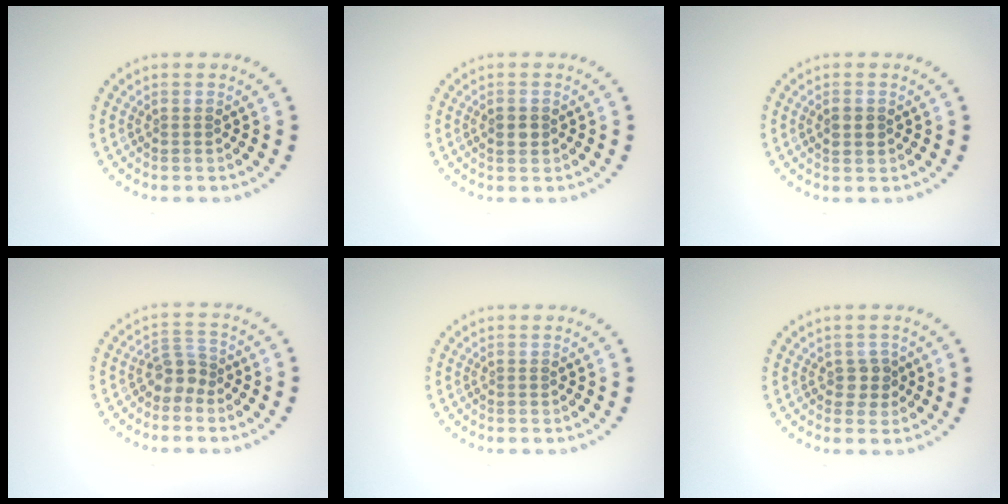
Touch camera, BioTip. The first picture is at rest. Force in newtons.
{"total": 1.7, "press": 1.7, "slide": 0.1}
{"total": 1.3, "press": 1.3, "slide": 0.1}
{"total": 2.3, "press": 1.8, "slide": 1.4}
{"total": 0.0}
{"total": 1.6, "press": 1.4, "slide": 0.8}